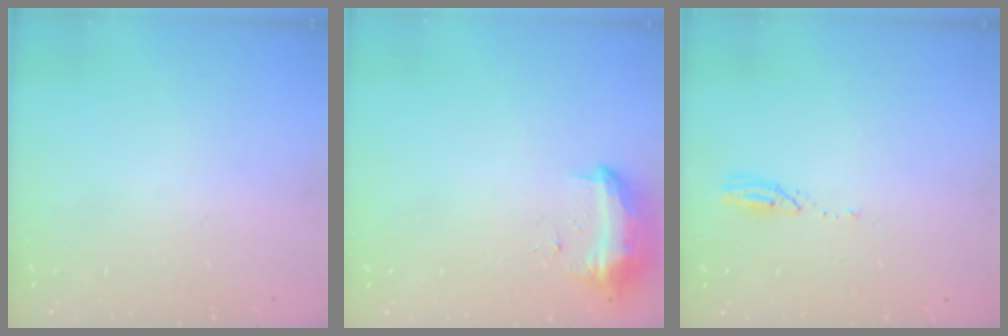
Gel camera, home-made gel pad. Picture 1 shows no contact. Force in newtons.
{"total": 10.7, "press": 10.6, "slide": 0.7}
{"total": 3.0, "press": 2.9, "slide": 0.3}